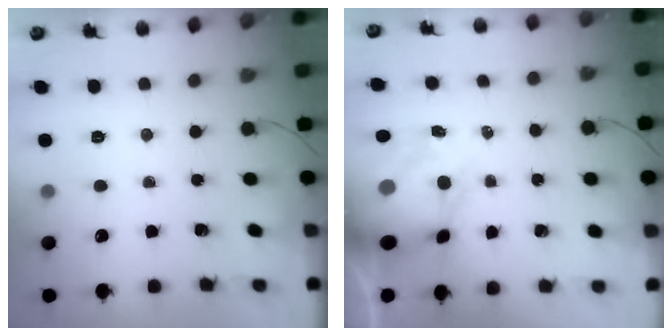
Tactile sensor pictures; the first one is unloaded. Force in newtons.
{"total": 9.6, "press": 9.2, "slide": 2.7}